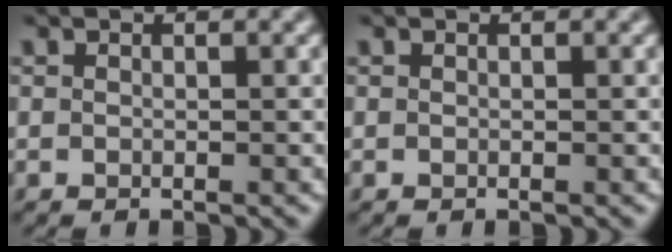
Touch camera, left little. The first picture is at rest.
{"total": 0.0}